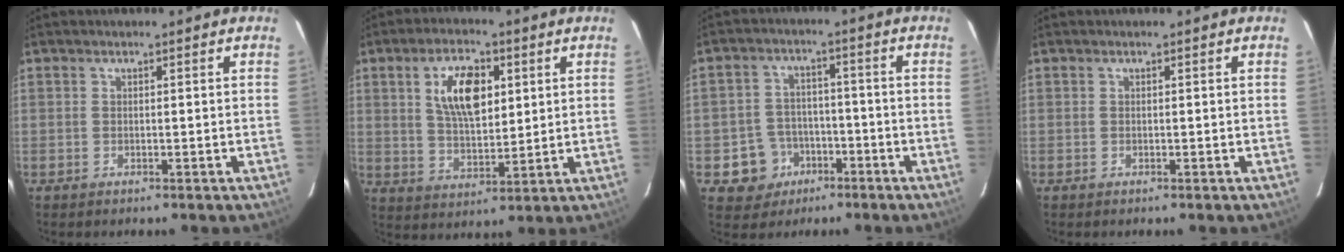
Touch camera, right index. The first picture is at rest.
{"total": 10.5, "force": [3.5, 5.0, 8.6], "torque": [-0.158, 0.011, 0.067]}
{"total": 7.7, "force": [-3.6, 6.7, 0.9], "torque": [-0.038, 0.026, -0.046]}
{"total": 0.0}